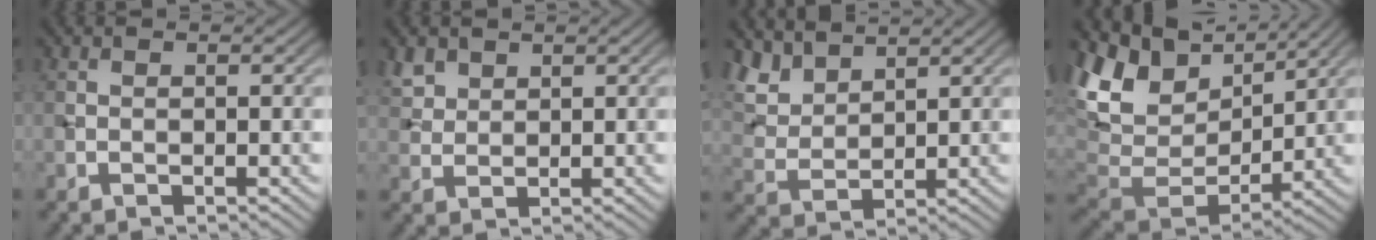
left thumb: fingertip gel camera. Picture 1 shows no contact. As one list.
[{"total": 3.2, "force": [2.1, 2.1, 1.2], "torque": [-0.038, 0.004, 0.048]}, {"total": 6.1, "force": [4.9, 2.7, 2.5], "torque": [-0.075, 0.005, 0.107]}, {"total": 12.9, "force": [6.3, 7.9, 8.1], "torque": [-0.209, 0.019, 0.118]}]